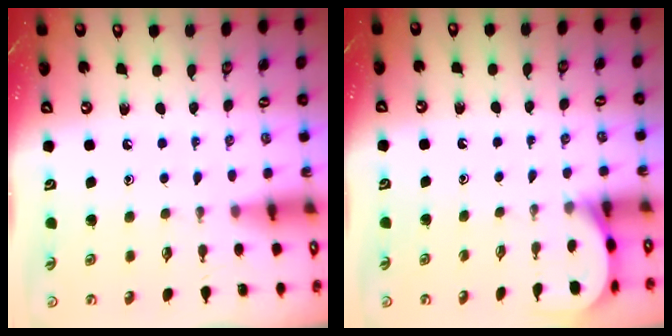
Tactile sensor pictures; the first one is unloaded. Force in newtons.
{"total": 2.5, "press": 2.5, "slide": 0.3}